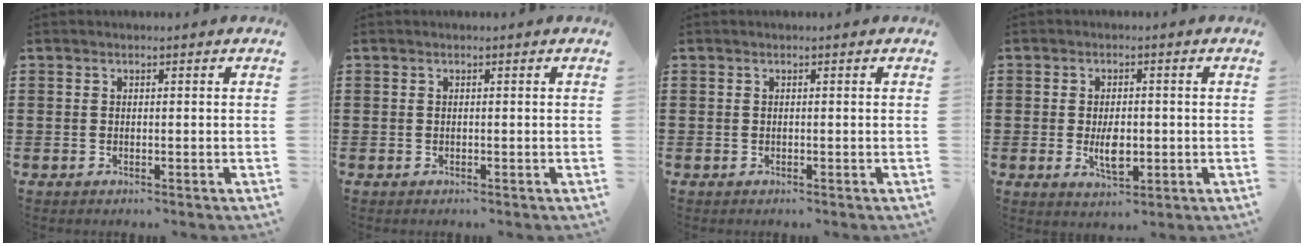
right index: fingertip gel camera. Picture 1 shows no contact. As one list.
[{"total": 0.0}, {"total": 0.0}, {"total": 4.8, "force": [-0.7, 2.3, 4.1], "torque": [-0.079, -0.005, -0.017]}]